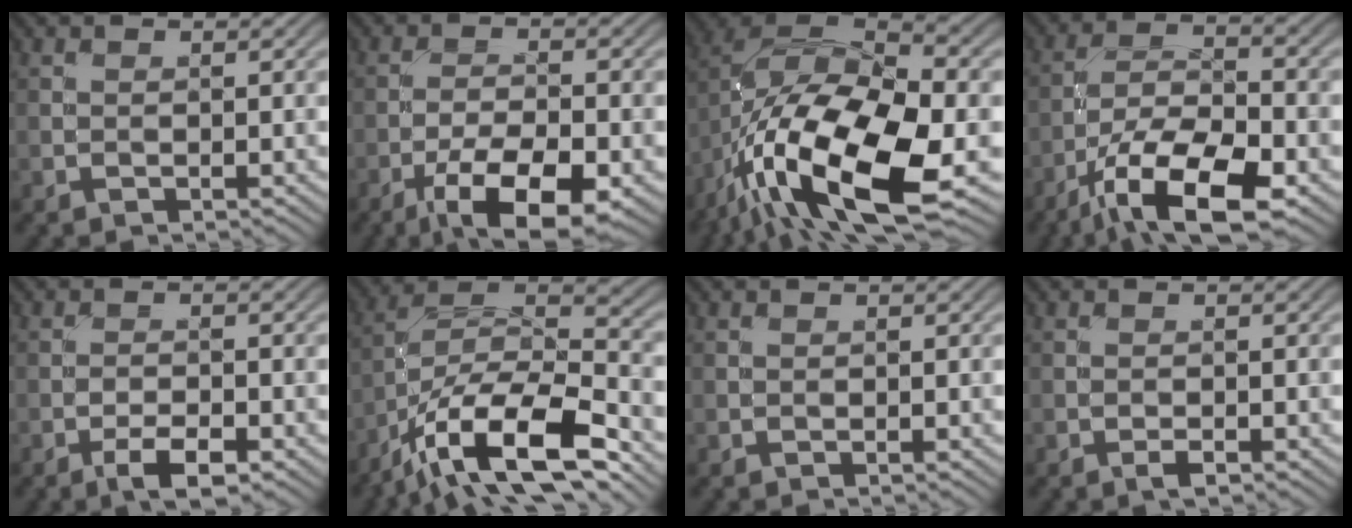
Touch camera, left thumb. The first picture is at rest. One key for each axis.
{"total": 10.0, "fx": -5.6, "fy": 3.5, "fz": 7.5, "tx": -0.133, "ty": -0.007, "tz": -0.099}
{"total": 18.6, "fx": -8.3, "fy": 8.0, "fz": 14.6, "tx": -0.300, "ty": -0.028, "tz": -0.144}
{"total": 13.1, "fx": -7.5, "fy": 4.6, "fz": 9.7, "tx": -0.180, "ty": -0.003, "tz": -0.147}
{"total": 3.7, "fx": -2.2, "fy": 1.1, "fz": 2.8, "tx": -0.048, "ty": 0.002, "tz": -0.041}
{"total": 17.0, "fx": -10.6, "fy": 6.2, "fz": 11.7, "tx": -0.231, "ty": -0.012, "tz": -0.202}
{"total": 0.0}
{"total": 1.1, "fx": -0.7, "fy": 0.3, "fz": 0.8, "tx": -0.013, "ty": 0.002, "tz": -0.014}